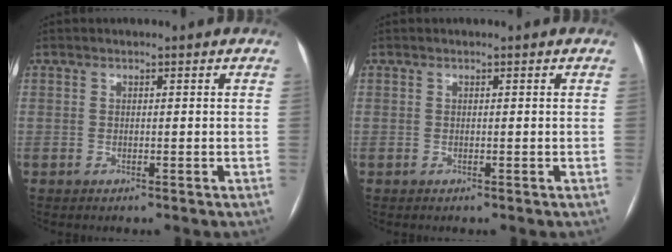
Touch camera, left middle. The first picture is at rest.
{"total": 0.0}